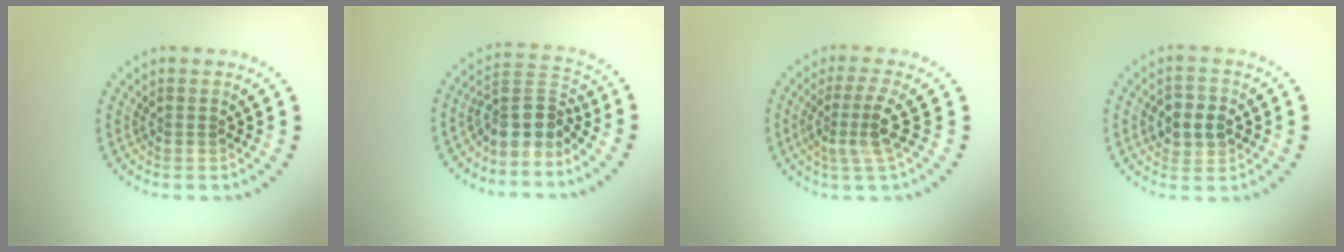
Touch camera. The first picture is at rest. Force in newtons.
{"total": 3.8, "press": 2.9, "slide": 2.5}
{"total": 3.1, "press": 2.2, "slide": 2.2}
{"total": 2.9, "press": 2.8, "slide": 0.5}